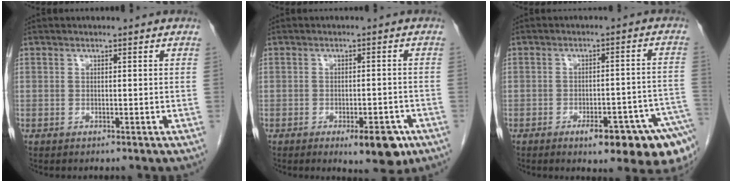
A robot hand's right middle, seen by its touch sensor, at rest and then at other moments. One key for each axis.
{"total": 6.5, "fx": -3.7, "fy": 1.9, "fz": 5.0, "tx": -0.058, "ty": -0.006, "tz": -0.042}
{"total": 13.0, "fx": -7.9, "fy": 2.1, "fz": 10.1, "tx": -0.050, "ty": 0.021, "tz": -0.098}